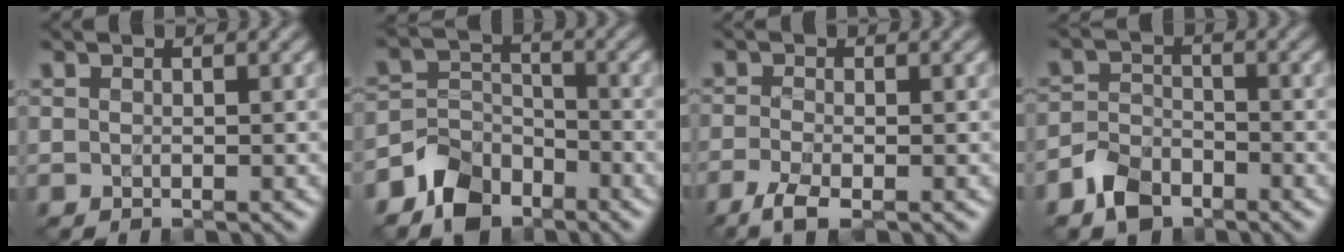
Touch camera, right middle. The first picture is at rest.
{"total": 5.4, "force": [-3.9, 3.4, 1.6], "torque": [-0.030, -0.002, -0.081]}
{"total": 3.2, "force": [-2.1, 0.9, 2.3], "torque": [-0.055, -0.011, -0.050]}
{"total": 3.8, "force": [-2.7, 2.3, 1.4], "torque": [-0.026, 0.001, -0.060]}